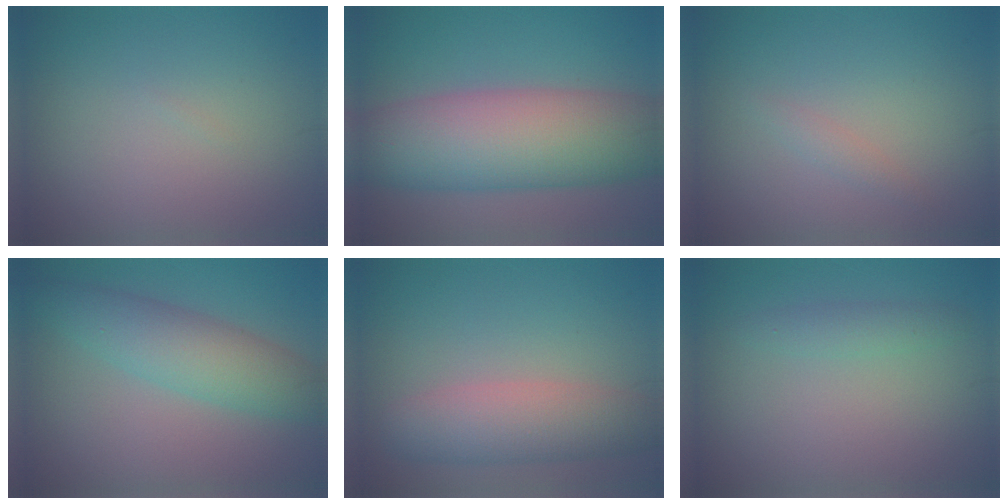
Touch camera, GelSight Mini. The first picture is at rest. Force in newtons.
{"total": 11.3, "press": 11.2, "slide": 0.4}
{"total": 1.0, "press": 1.0, "slide": 0.0}
{"total": 5.2, "press": 5.2, "slide": 0.1}
{"total": 5.1, "press": 5.1, "slide": 0.3}
{"total": 1.5, "press": 1.5, "slide": 0.1}